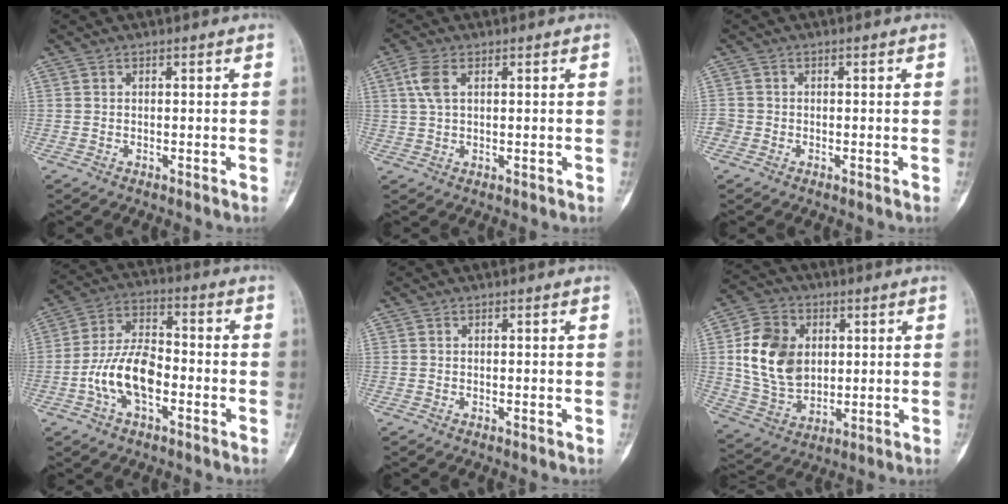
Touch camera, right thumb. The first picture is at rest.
{"total": 4.4, "force": [1.5, 2.2, 3.5], "torque": [-0.086, 0.010, 0.029]}
{"total": 2.2, "force": [-1.1, 1.7, 0.7], "torque": [-0.016, 0.008, -0.026]}
{"total": 11.8, "force": [-3.5, 6.3, 9.4], "torque": [-0.174, 0.037, -0.069]}
{"total": 0.0}
{"total": 14.3, "force": [2.1, 10.8, 9.3], "torque": [-0.147, -0.003, 0.045]}